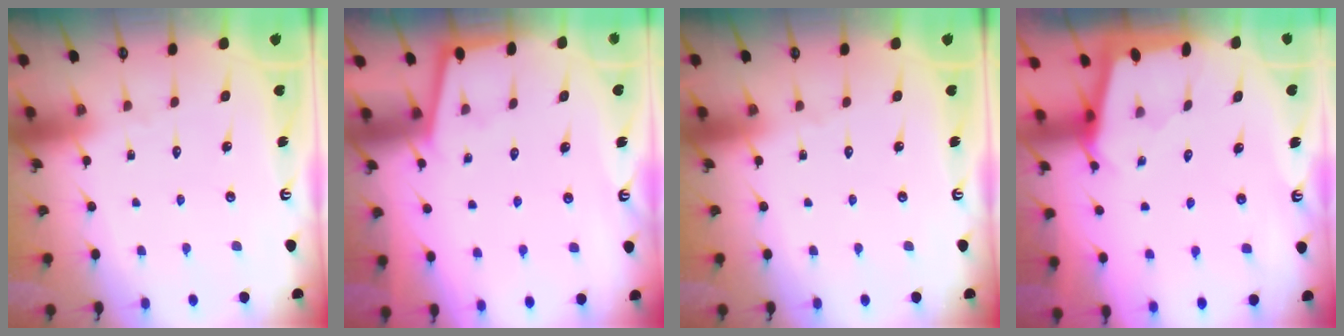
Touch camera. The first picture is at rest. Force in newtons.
{"total": 1.8, "press": 1.8, "slide": 0.4}
{"total": 0.0}
{"total": 1.8, "press": 1.8, "slide": 0.1}